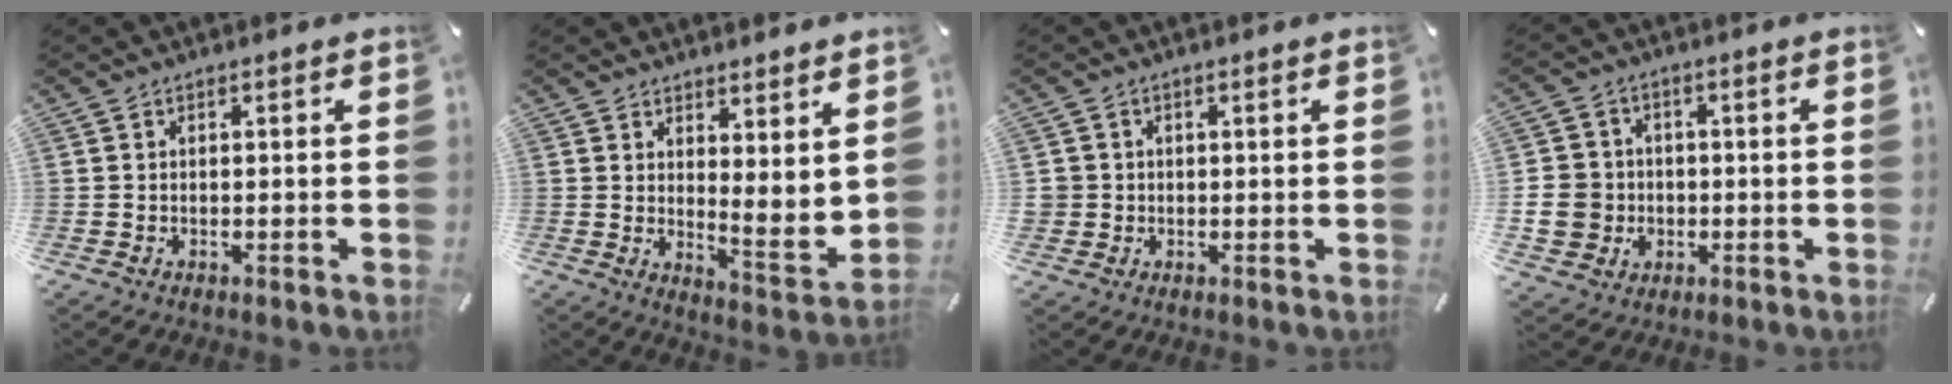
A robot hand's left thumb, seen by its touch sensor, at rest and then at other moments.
{"total": 5.2, "force": [4.7, 1.6, 1.5], "torque": [-0.015, -0.056, 0.086]}
{"total": 2.7, "force": [0.3, 2.6, 0.1], "torque": [-0.004, 0.006, 0.006]}
{"total": 8.5, "force": [-1.0, 8.0, 3.0], "torque": [-0.074, 0.015, -0.017]}